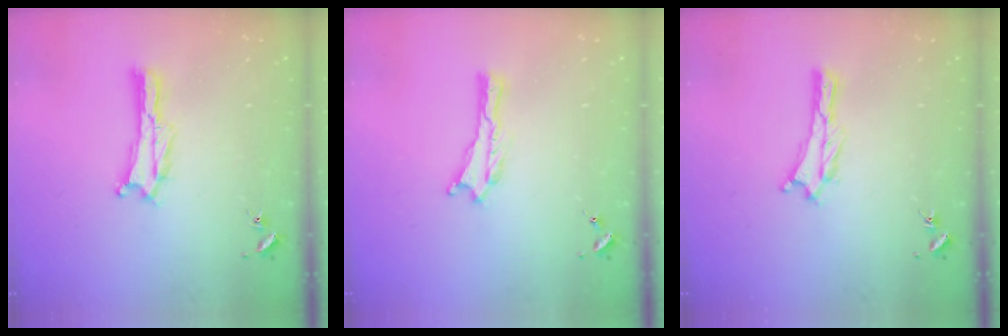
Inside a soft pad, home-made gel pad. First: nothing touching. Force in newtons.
{"total": 0.0}
{"total": 0.7, "press": 0.6, "slide": 0.2}